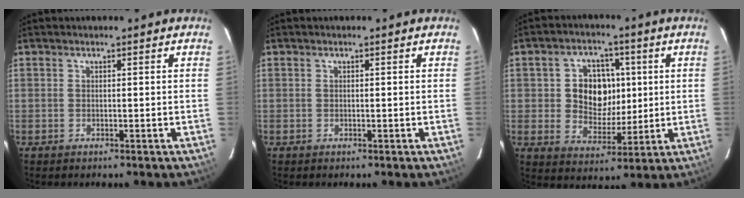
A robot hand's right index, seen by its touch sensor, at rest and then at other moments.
{"total": 0.0}
{"total": 9.9, "force": [1.2, 8.3, 5.4], "torque": [-0.107, 0.011, 0.027]}